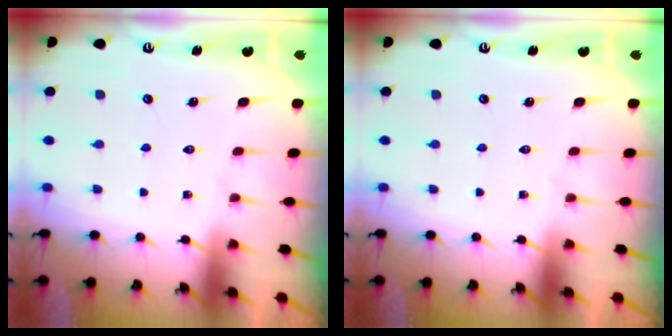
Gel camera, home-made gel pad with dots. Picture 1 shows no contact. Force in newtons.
{"total": 0.0}